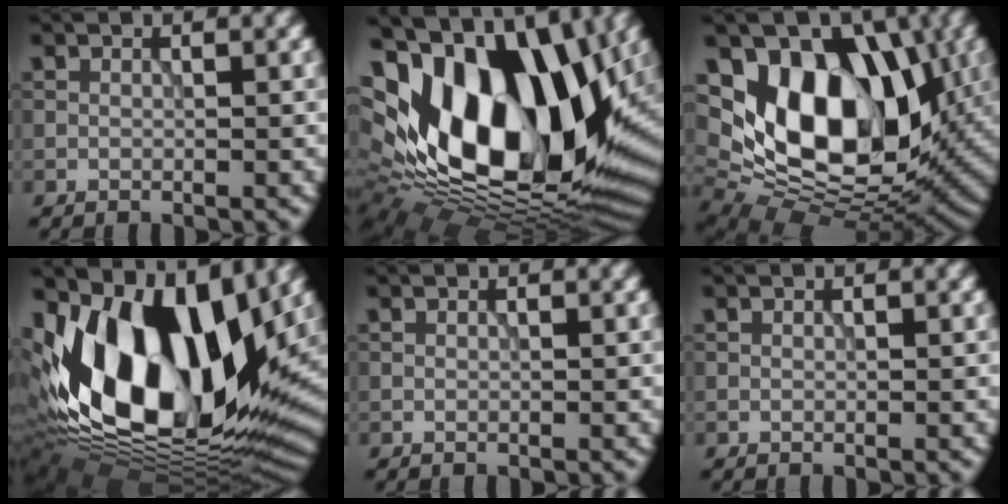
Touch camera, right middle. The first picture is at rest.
{"total": 19.6, "force": [2.6, 11.8, 15.4], "torque": [-0.282, 0.008, 0.039]}
{"total": 13.8, "force": [2.1, 8.9, 10.4], "torque": [-0.151, -0.009, 0.031]}
{"total": 17.7, "force": [2.2, 9.9, 14.5], "torque": [-0.271, -0.005, 0.024]}
{"total": 0.0}
{"total": 0.0}